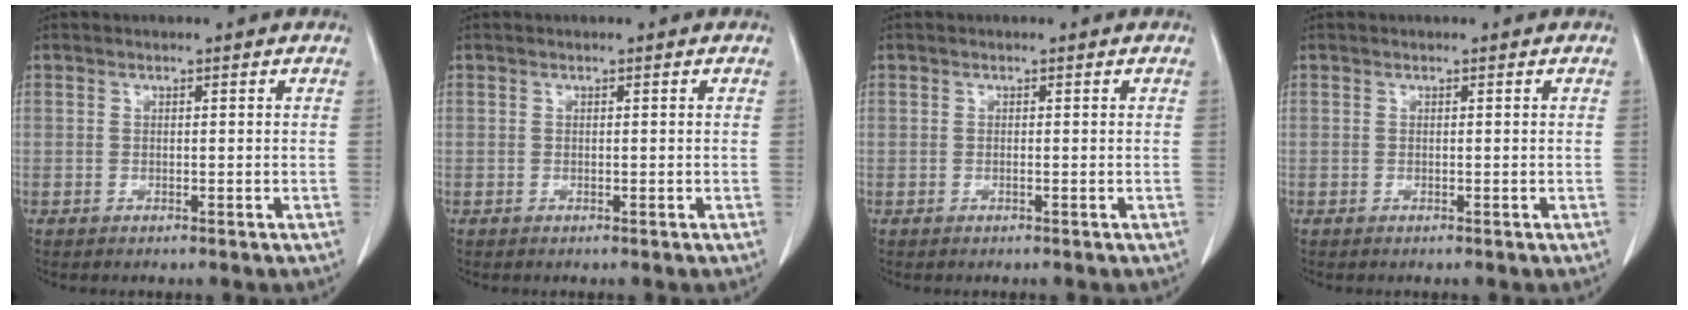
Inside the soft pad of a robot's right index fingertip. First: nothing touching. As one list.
[{"total": 0.0}, {"total": 0.0}, {"total": 0.0}]